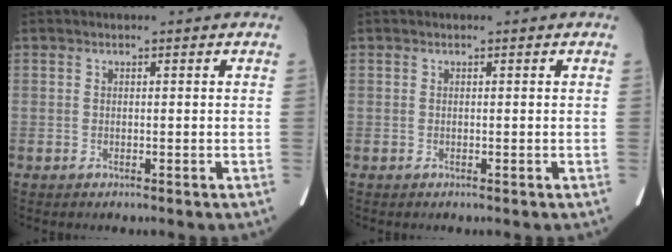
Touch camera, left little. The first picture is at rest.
{"total": 0.0}